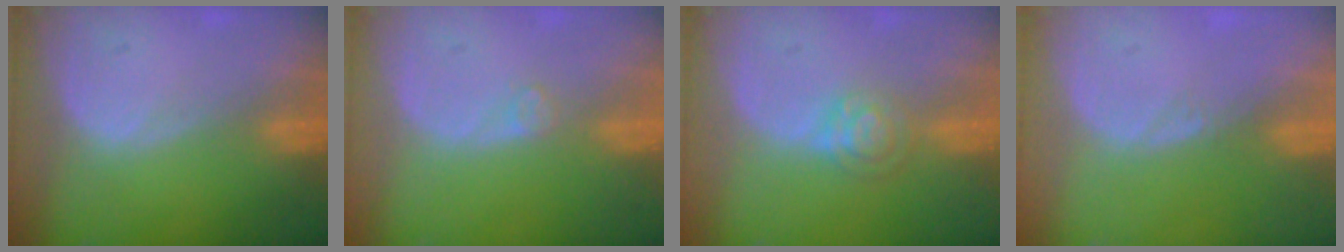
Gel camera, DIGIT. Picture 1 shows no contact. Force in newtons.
{"total": 1.2, "press": 1.2, "slide": 0.3}
{"total": 4.0, "press": 3.6, "slide": 1.7}
{"total": 0.5, "press": 0.5, "slide": 0.2}